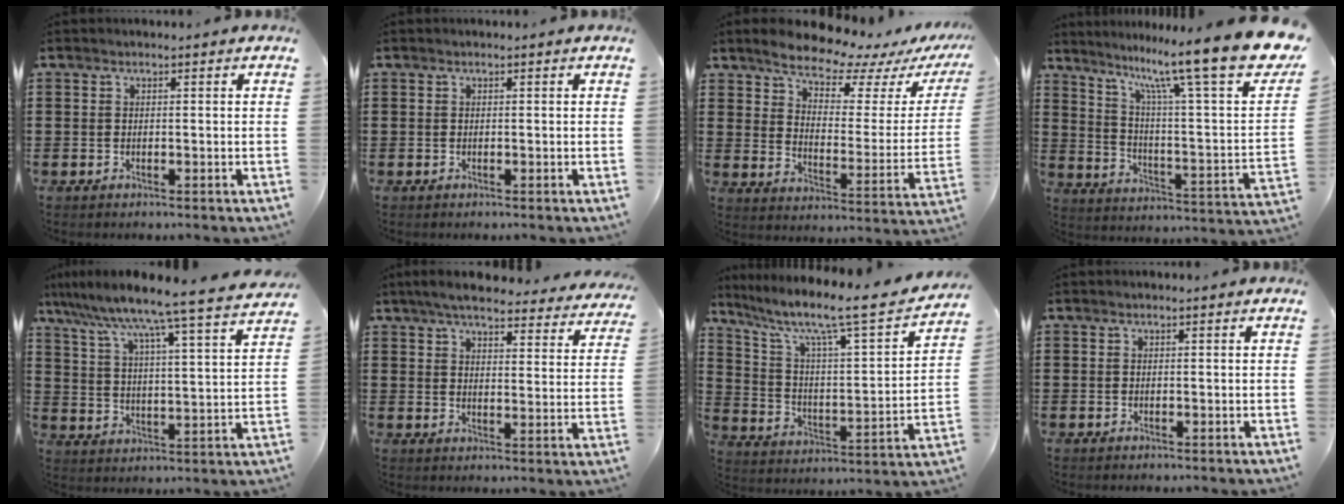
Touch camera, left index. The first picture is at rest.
{"total": 0.0}
{"total": 8.6, "force": [7.9, 1.7, 3.0], "torque": [-0.073, -0.057, 0.135]}
{"total": 15.9, "force": [11.8, 1.1, 10.6], "torque": [-0.207, -0.079, 0.188]}
{"total": 7.0, "force": [6.4, -1.1, 2.7], "torque": [-0.080, -0.058, 0.098]}
{"total": 5.6, "force": [5.1, 0.4, 2.4], "torque": [-0.065, -0.023, 0.088]}
{"total": 8.5, "force": [6.3, 0.9, 5.7], "torque": [-0.128, -0.050, 0.092]}
{"total": 0.0}